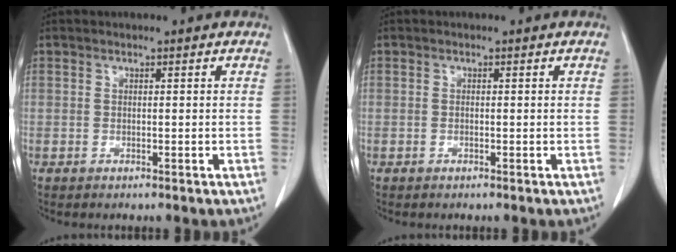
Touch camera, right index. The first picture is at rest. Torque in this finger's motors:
{"motor_torque": [0.03, 0.01, 0.03, 0.01]}